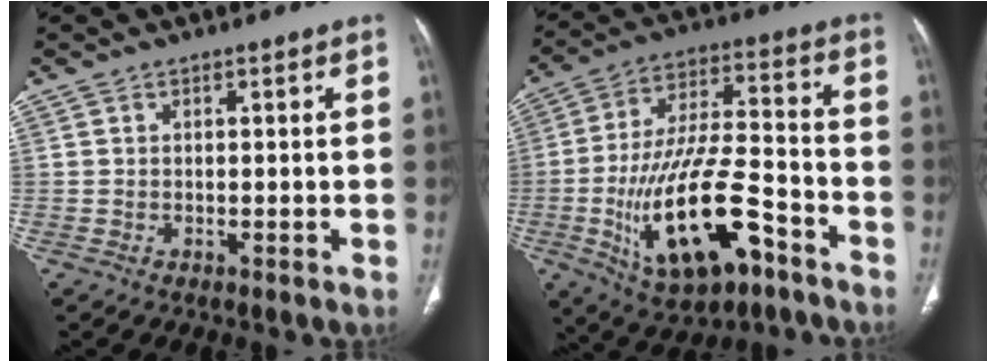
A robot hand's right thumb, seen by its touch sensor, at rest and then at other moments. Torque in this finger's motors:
{"motor_torque": [0.70, 0.82, 2.00, -0.77, 0.24]}